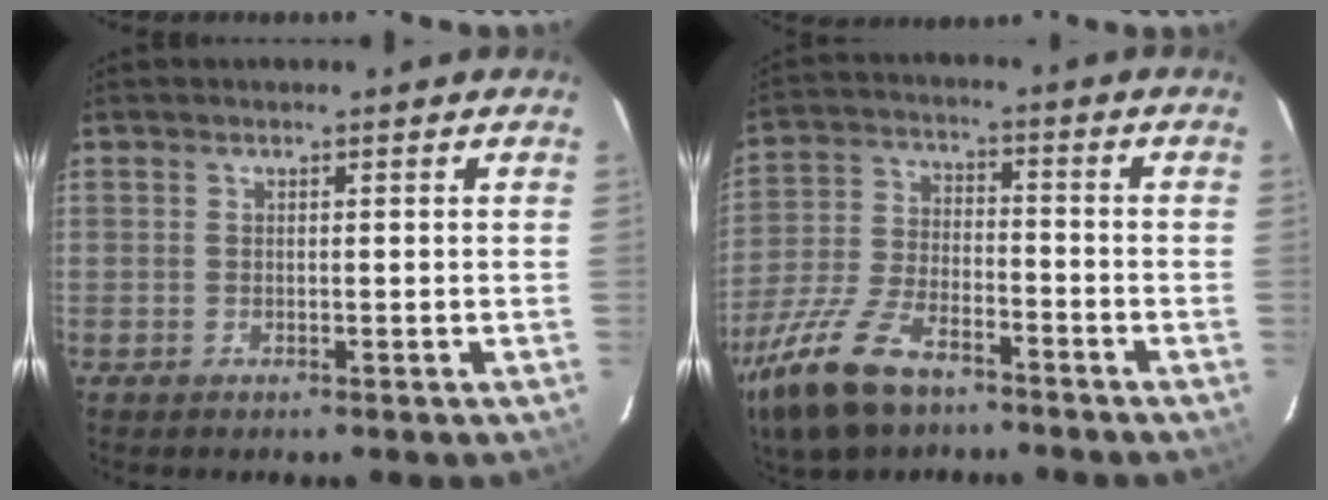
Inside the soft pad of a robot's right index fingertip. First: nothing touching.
{"total": 16.4, "force": [-11.1, 7.2, 9.7], "torque": [-0.228, -0.026, -0.211]}